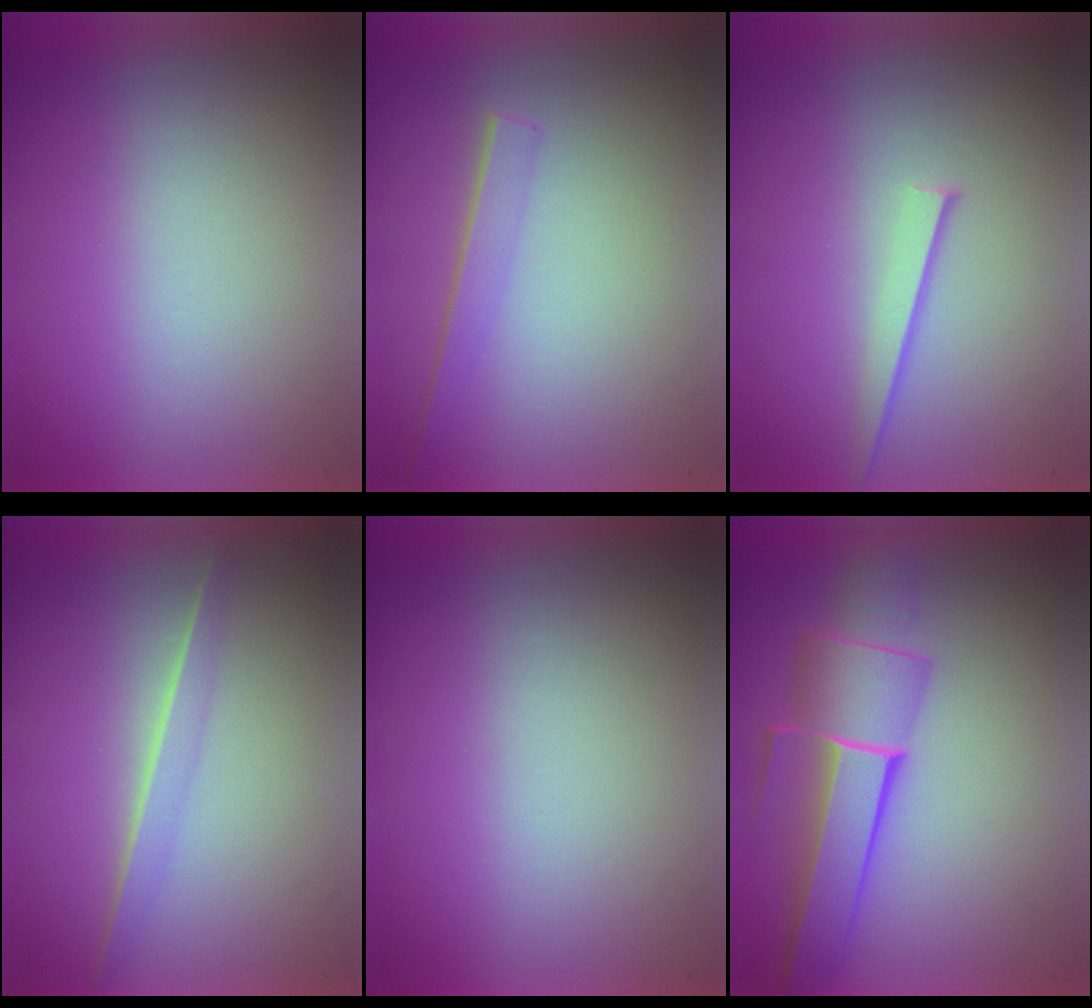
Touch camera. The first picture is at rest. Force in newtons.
{"total": 1.4}
{"total": 1.1}
{"total": 1.4}
{"total": 0.0}
{"total": 5.4}